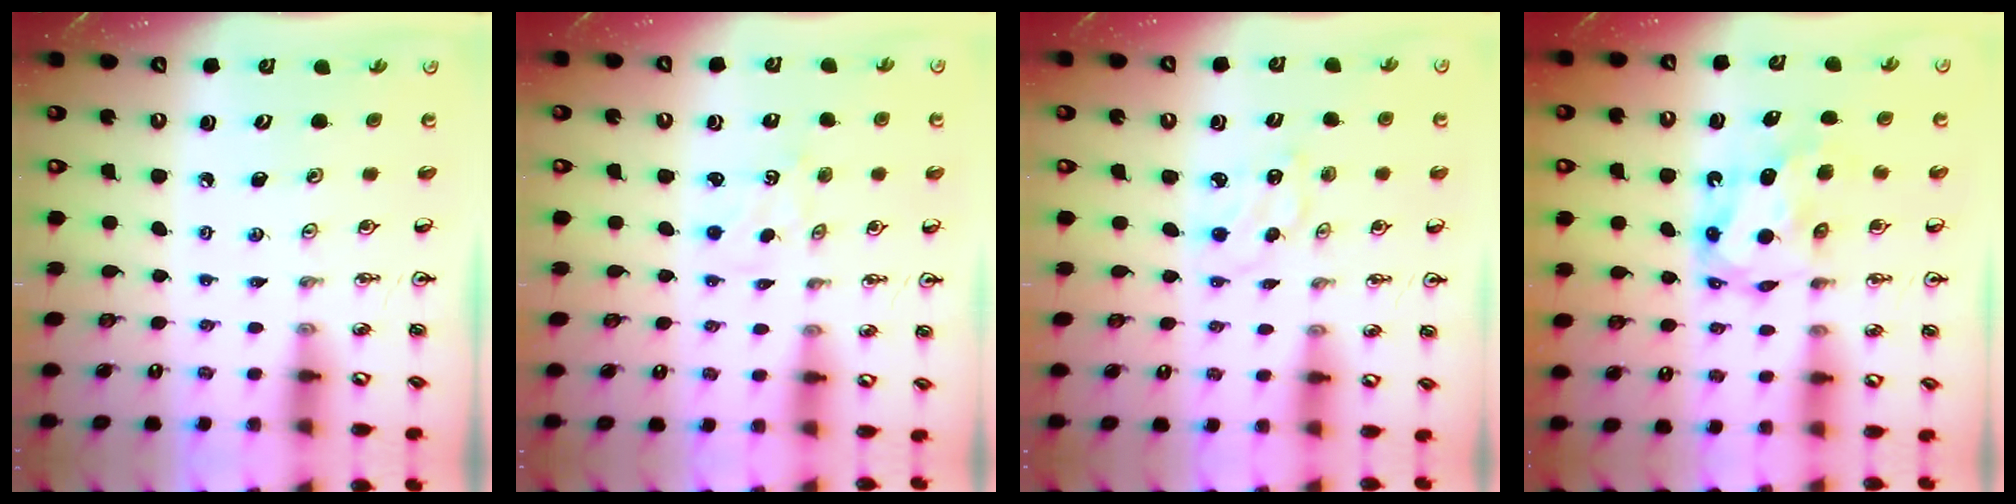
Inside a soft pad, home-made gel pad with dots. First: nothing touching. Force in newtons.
{"total": 1.2, "press": 1.1, "slide": 0.2}
{"total": 1.5, "press": 1.4, "slide": 0.4}
{"total": 7.2, "press": 7.1, "slide": 0.6}